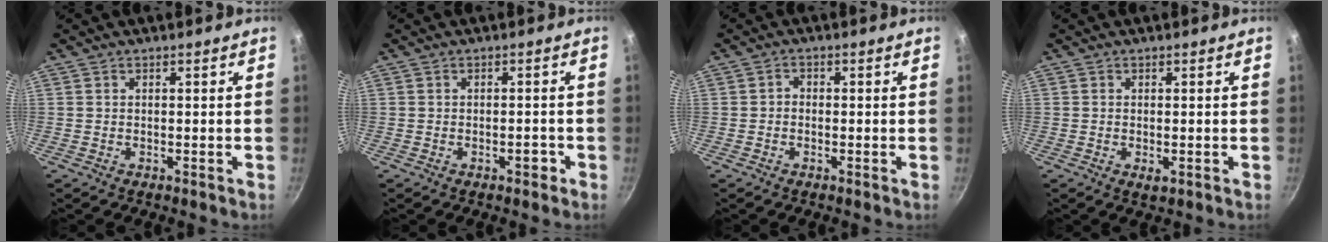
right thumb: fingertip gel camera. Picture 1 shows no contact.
{"total": 1.8, "force": [-1.0, 0.9, 1.1], "torque": [-0.008, 0.014, -0.012]}
{"total": 1.4, "force": [-0.4, 1.1, 0.7], "torque": [-0.010, 0.008, -0.011]}
{"total": 1.6, "force": [-0.4, 0.8, 1.3], "torque": [-0.022, -0.004, -0.004]}